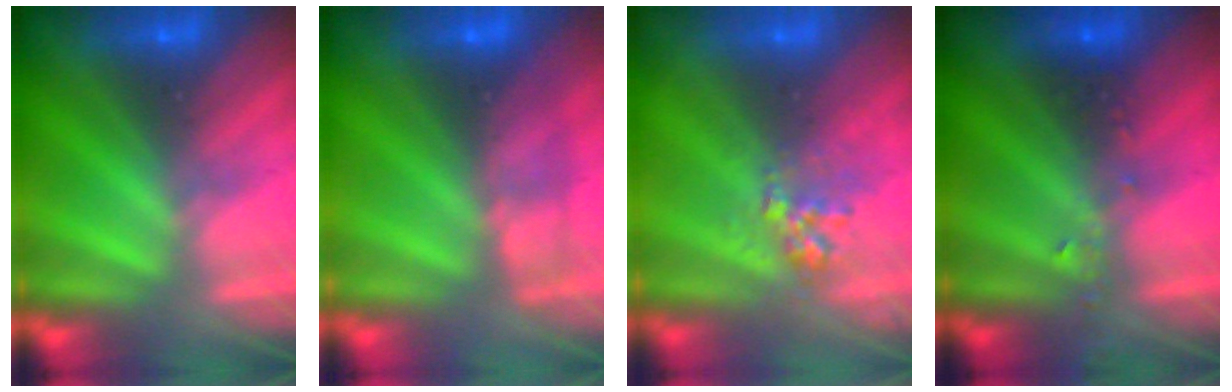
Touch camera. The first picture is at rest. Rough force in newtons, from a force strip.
{"total": 2.4}
{"total": 2.7}
{"total": 2.4}